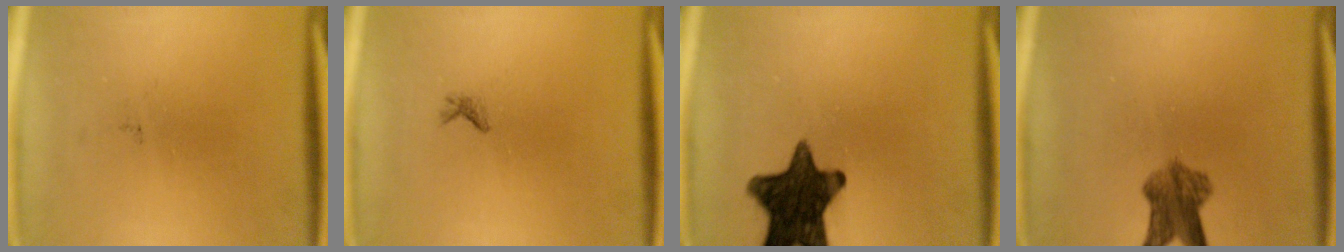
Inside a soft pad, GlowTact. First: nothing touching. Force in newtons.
{"total": 0.6}
{"total": 14.3}
{"total": 5.7}